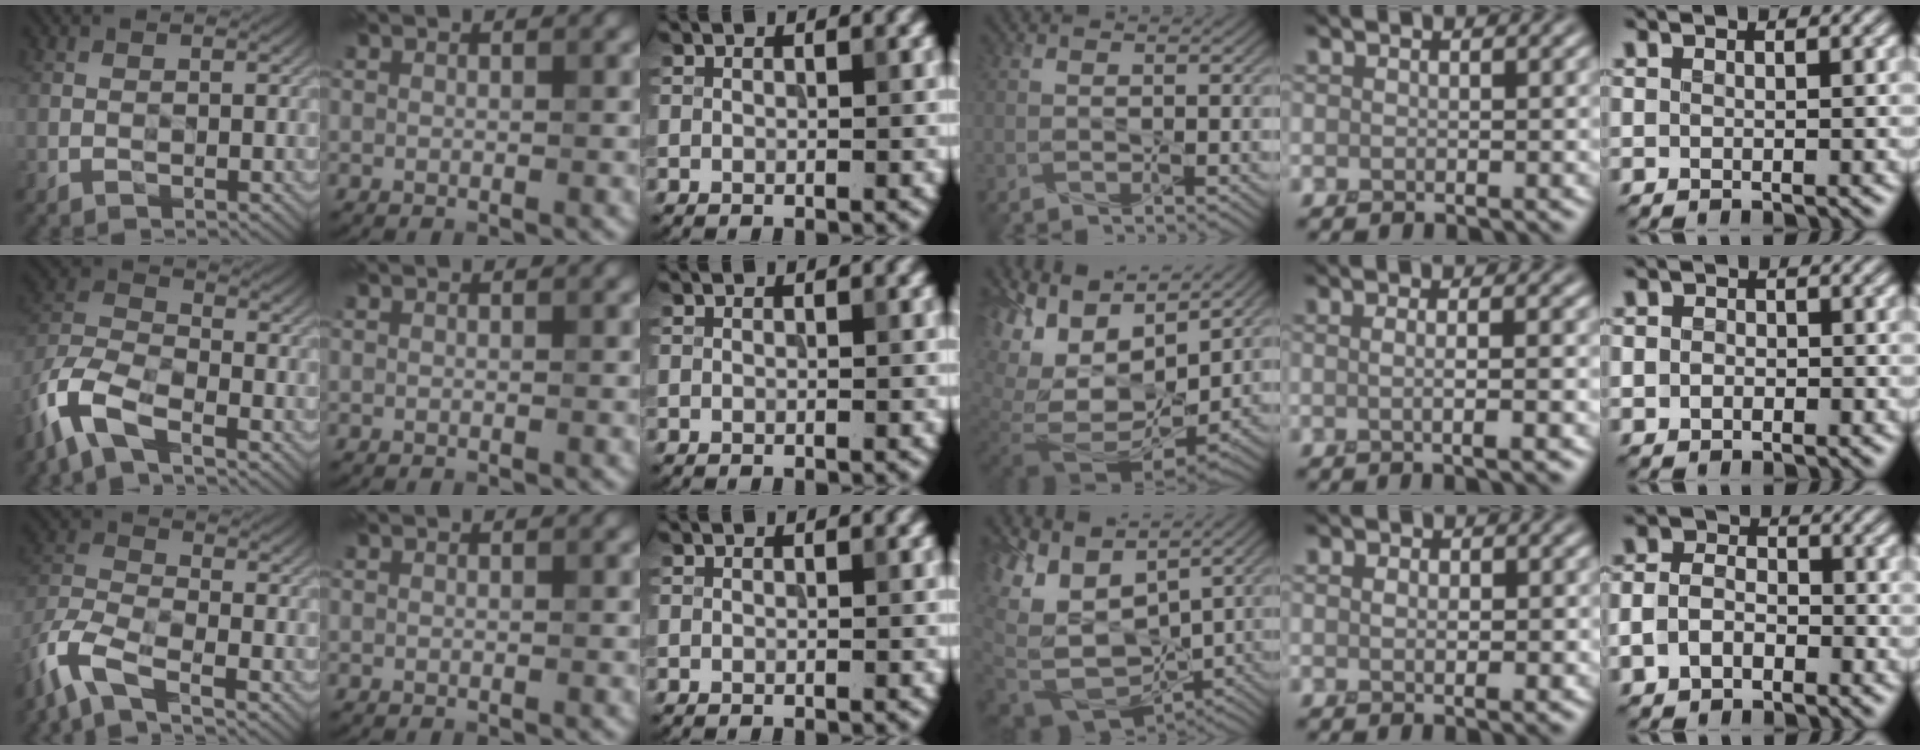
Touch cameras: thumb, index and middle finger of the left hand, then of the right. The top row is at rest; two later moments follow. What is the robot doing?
{"motion": "wipe", "object": "whiteboard"}